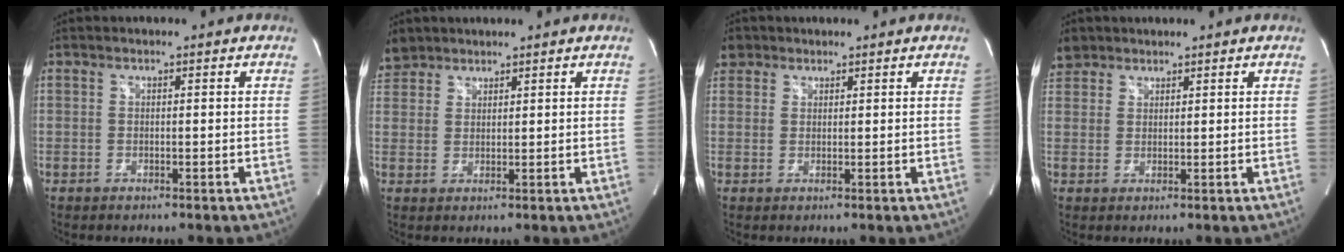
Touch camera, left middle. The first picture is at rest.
{"total": 4.5, "force": [3.8, 2.5, 0.3], "torque": [-0.007, 0.014, 0.077]}
{"total": 3.3, "force": [2.1, 2.5, 0.4], "torque": [-0.006, 0.015, 0.038]}
{"total": 4.7, "force": [3.5, 3.1, 0.6], "torque": [-0.011, 0.015, 0.071]}